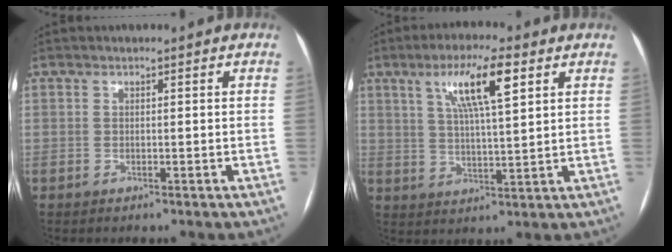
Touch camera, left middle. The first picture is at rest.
{"total": 9.6, "force": [4.4, 1.2, 8.4], "torque": [-0.152, 0.011, 0.077]}